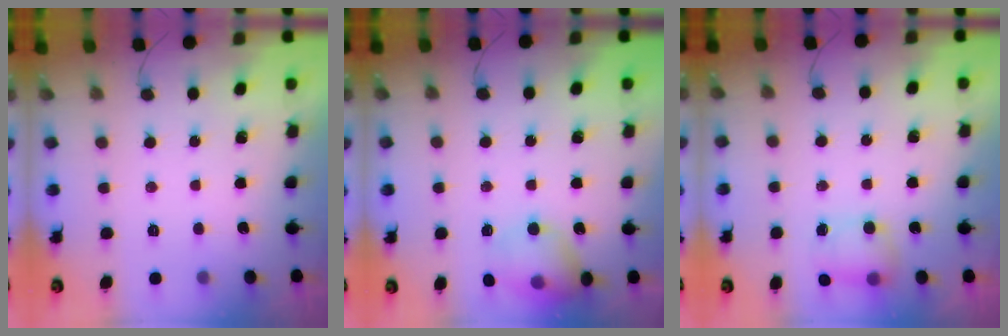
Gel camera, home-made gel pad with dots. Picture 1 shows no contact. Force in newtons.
{"total": 13.0, "press": 12.9, "slide": 2.1}
{"total": 9.7, "press": 6.9, "slide": 6.8}